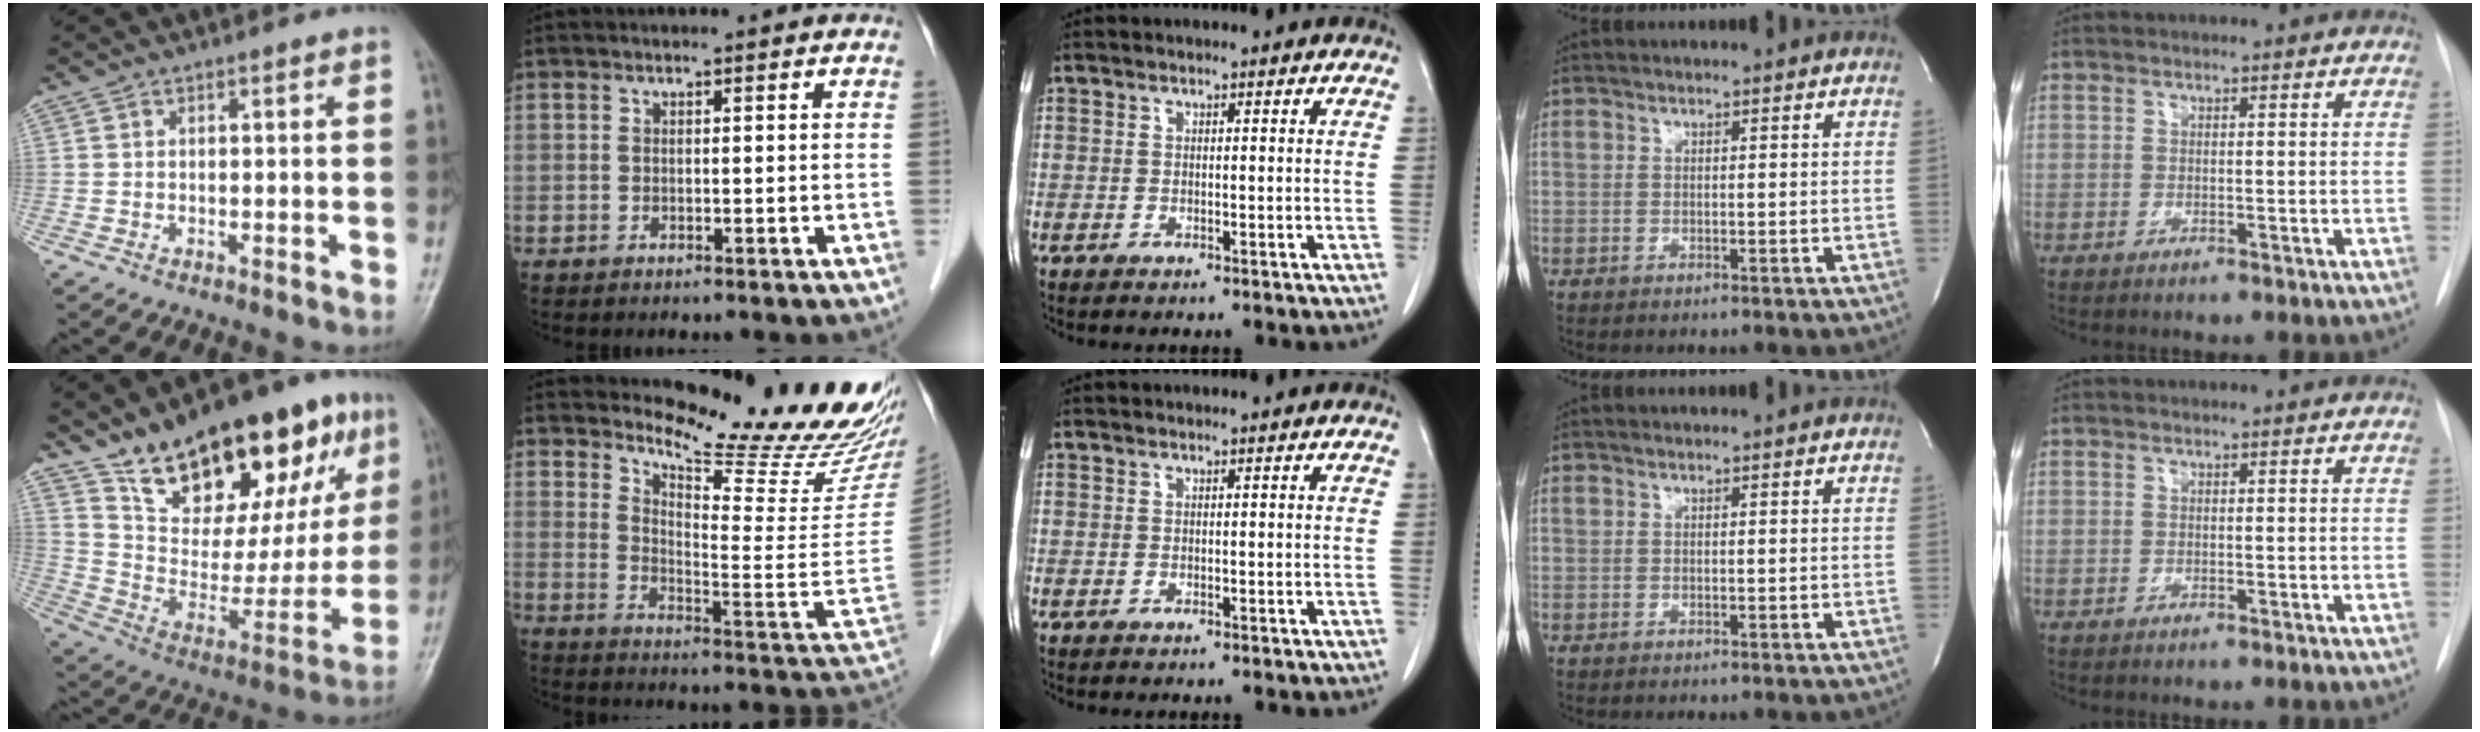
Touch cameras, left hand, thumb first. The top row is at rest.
{"thumb": {"total": 28.8, "force": [16.8, 12.3, 19.9], "torque": [-0.253, -0.044, 0.272]}, "index": {"total": 18.7, "force": [17.4, -0.6, 6.8], "torque": [-0.115, -0.124, 0.230]}}